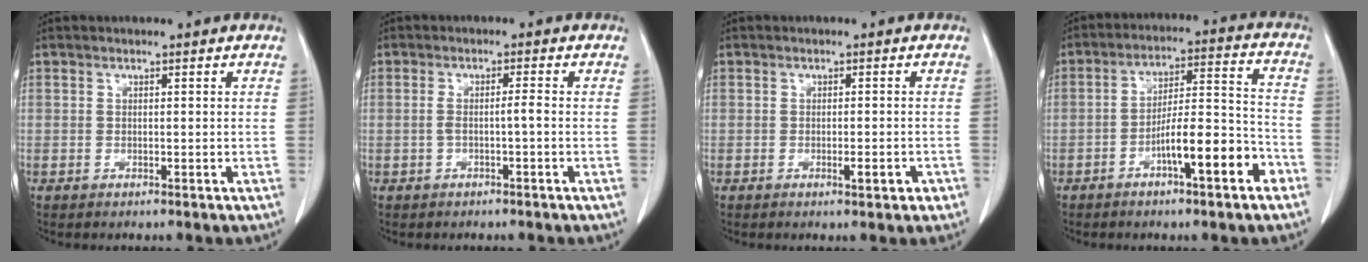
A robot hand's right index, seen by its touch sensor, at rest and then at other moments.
{"total": 2.1, "force": [-0.6, -0.2, 2.0], "torque": [-0.036, 0.003, -0.009]}
{"total": 2.4, "force": [-1.1, 0.6, 2.1], "torque": [-0.031, -0.002, -0.014]}
{"total": 11.2, "force": [-5.5, 1.5, 9.6], "torque": [-0.153, 0.021, -0.087]}